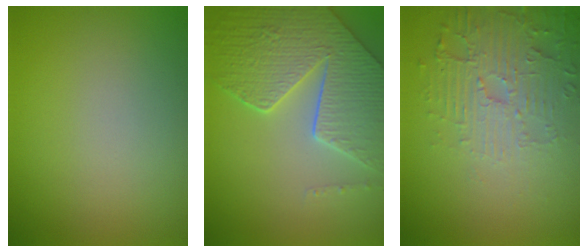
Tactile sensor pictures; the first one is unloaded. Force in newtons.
{"total": 8.3, "press": 6.1, "slide": 5.7}
{"total": 5.3, "press": 3.6, "slide": 3.8}